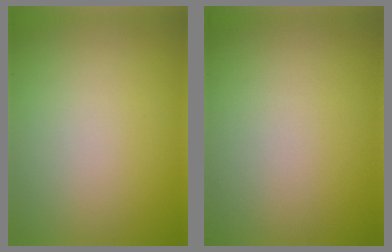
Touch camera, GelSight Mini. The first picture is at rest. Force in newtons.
{"total": 0.0}